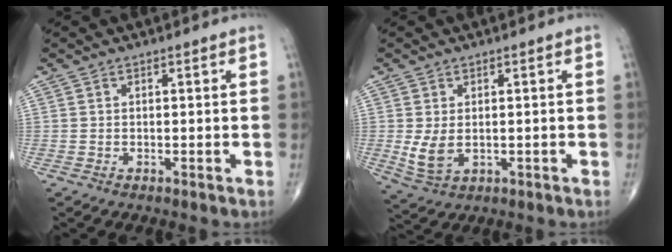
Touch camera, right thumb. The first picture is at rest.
{"total": 4.7, "force": [-0.2, 2.9, 3.6], "torque": [-0.070, -0.008, 0.007]}